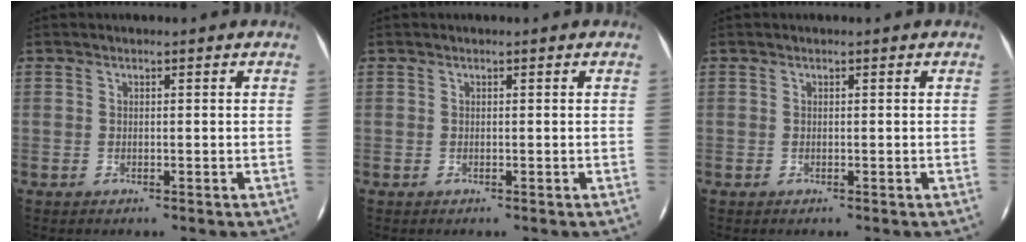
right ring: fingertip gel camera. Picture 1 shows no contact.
{"total": 0.0}
{"total": 0.0}